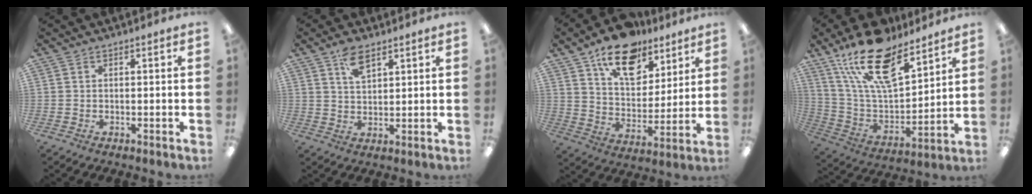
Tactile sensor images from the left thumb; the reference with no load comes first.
{"total": 5.8, "force": [3.7, 2.7, 3.5], "torque": [-0.063, -0.005, 0.065]}
{"total": 17.3, "force": [11.9, 9.3, 8.4], "torque": [-0.130, -0.064, 0.210]}
{"total": 21.6, "force": [14.8, 9.0, 12.9], "torque": [-0.232, -0.079, 0.263]}